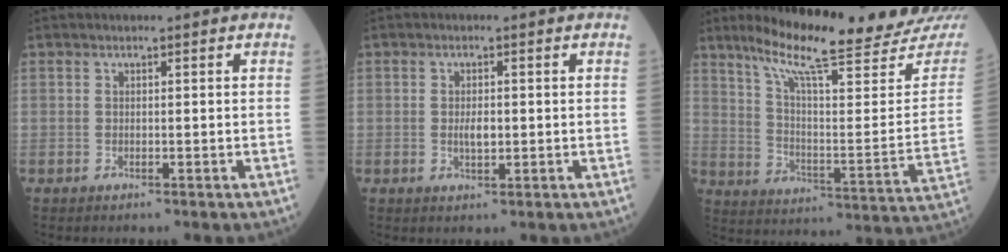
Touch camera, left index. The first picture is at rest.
{"total": 2.3, "force": [-0.3, 1.0, 2.1], "torque": [-0.040, -0.002, -0.004]}
{"total": 23.2, "force": [20.0, 0.5, 11.8], "torque": [-0.183, -0.073, 0.277]}